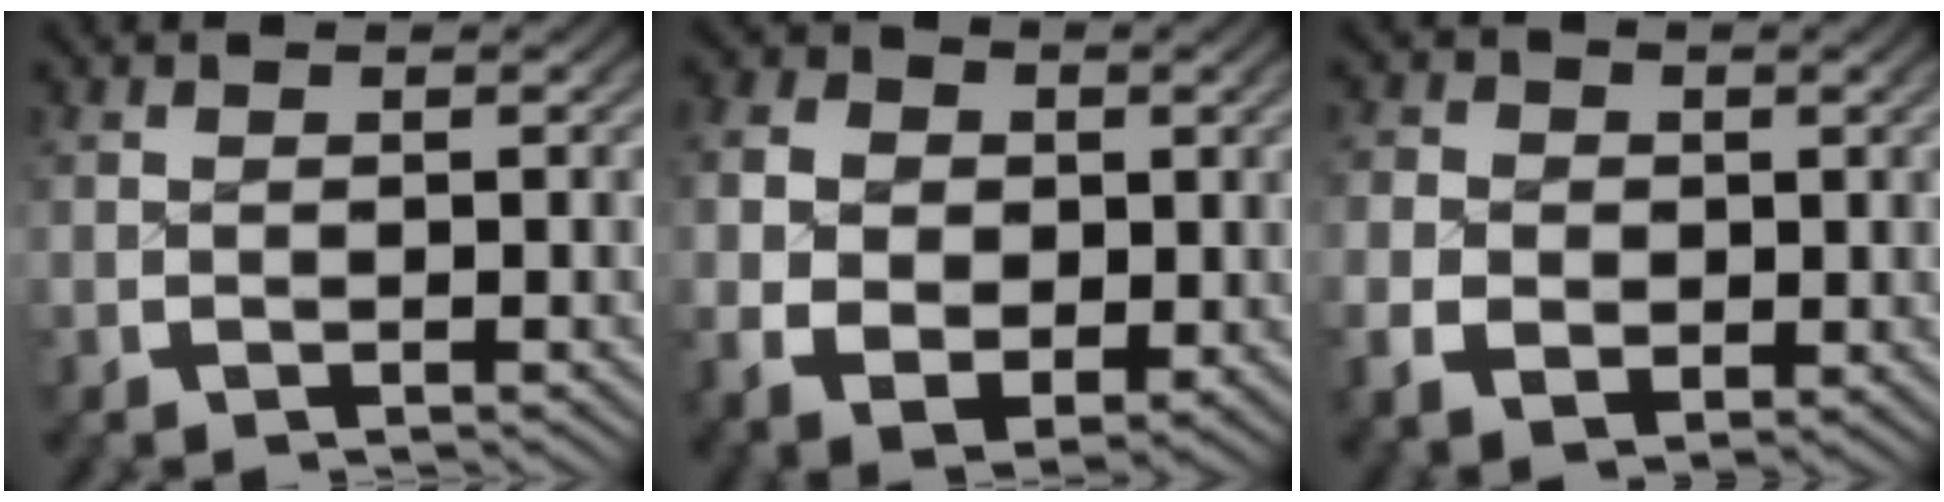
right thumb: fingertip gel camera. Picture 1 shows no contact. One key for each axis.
{"total": 7.3, "fx": -0.2, "fy": 5.5, "fz": 4.7, "tx": -0.102, "ty": -0.026, "tz": 0.013}
{"total": 4.6, "fx": -0.1, "fy": 3.8, "fz": 2.6, "tx": -0.055, "ty": -0.014, "tz": 0.007}